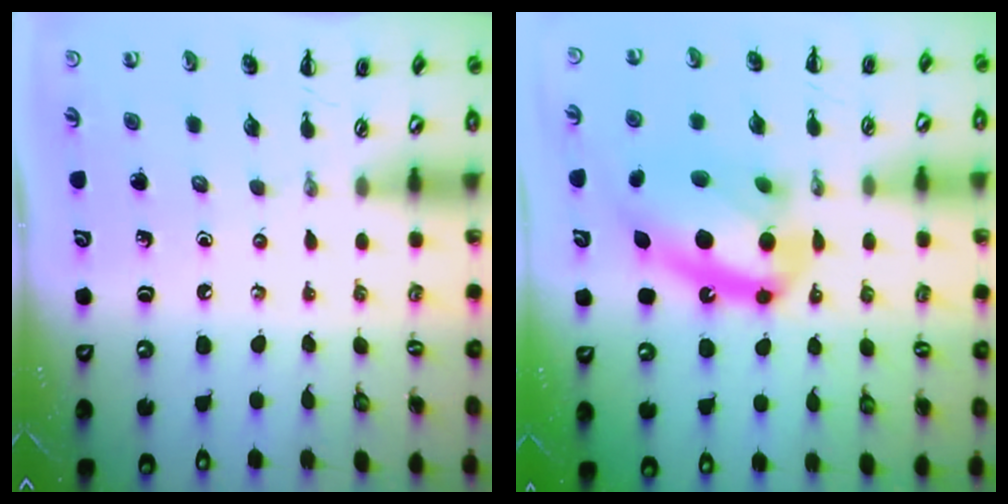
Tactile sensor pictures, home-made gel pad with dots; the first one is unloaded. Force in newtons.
{"total": 17.5, "press": 17.0, "slide": 4.1}